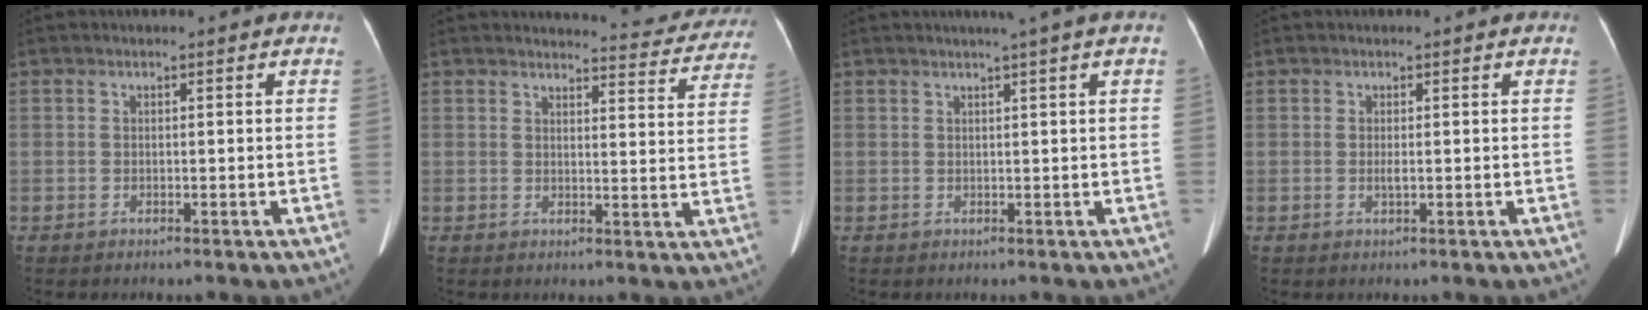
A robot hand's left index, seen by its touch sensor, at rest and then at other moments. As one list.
[{"total": 11.6, "force": [11.3, 1.9, 1.6], "torque": [0.002, -0.040, 0.105]}, {"total": 3.0, "force": [2.0, -0.8, 2.0], "torque": [-0.026, 0.007, 0.032]}, {"total": 0.8, "force": [0.0, 0.2, 0.8], "torque": [-0.017, -0.003, 0.000]}]